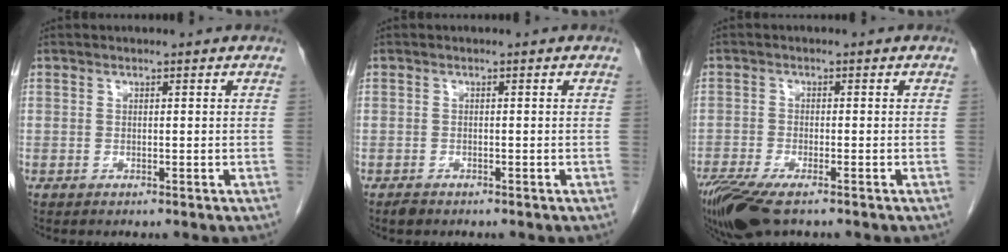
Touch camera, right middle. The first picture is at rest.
{"total": 1.1, "force": [-0.9, 0.5, 0.4], "torque": [-0.013, -0.001, -0.014]}
{"total": 9.4, "force": [-6.6, 2.6, 6.2], "torque": [-0.118, -0.022, -0.116]}